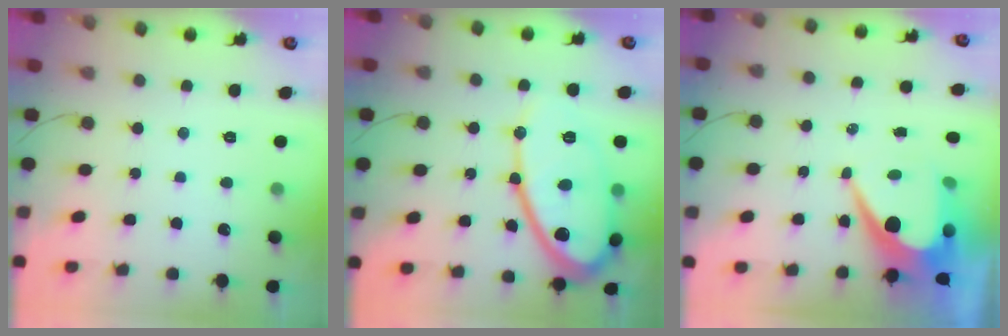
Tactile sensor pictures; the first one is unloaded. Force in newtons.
{"total": 20.7, "press": 20.7, "slide": 1.4}
{"total": 12.2, "press": 12.2, "slide": 0.7}